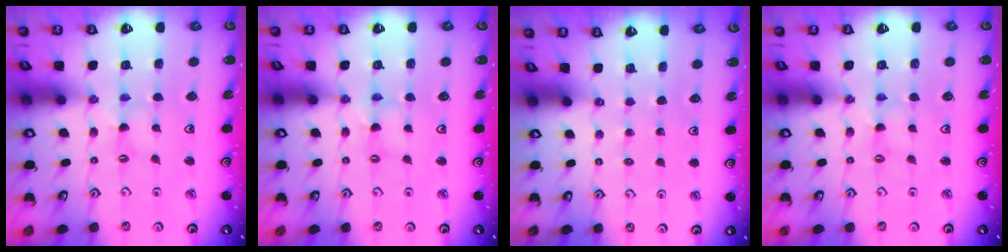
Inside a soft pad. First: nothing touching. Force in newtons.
{"total": 1.3, "press": 1.3, "slide": 0.2}
{"total": 0.0}
{"total": 0.7, "press": 0.6, "slide": 0.1}